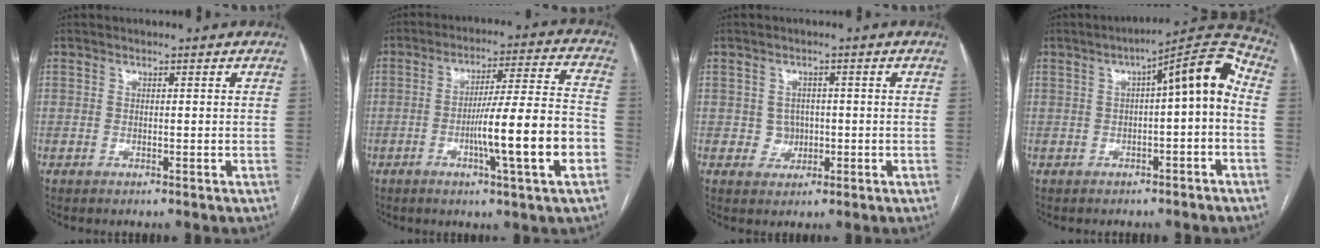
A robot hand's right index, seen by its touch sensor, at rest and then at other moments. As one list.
[{"total": 14.3, "force": [-4.3, -0.1, 13.7], "torque": [-0.220, 0.003, -0.068]}, {"total": 2.7, "force": [-0.2, 2.6, 0.7], "torque": [-0.003, 0.005, 0.001]}, {"total": 9.7, "force": [0.2, 1.8, 9.5], "torque": [-0.134, 0.040, 0.001]}]